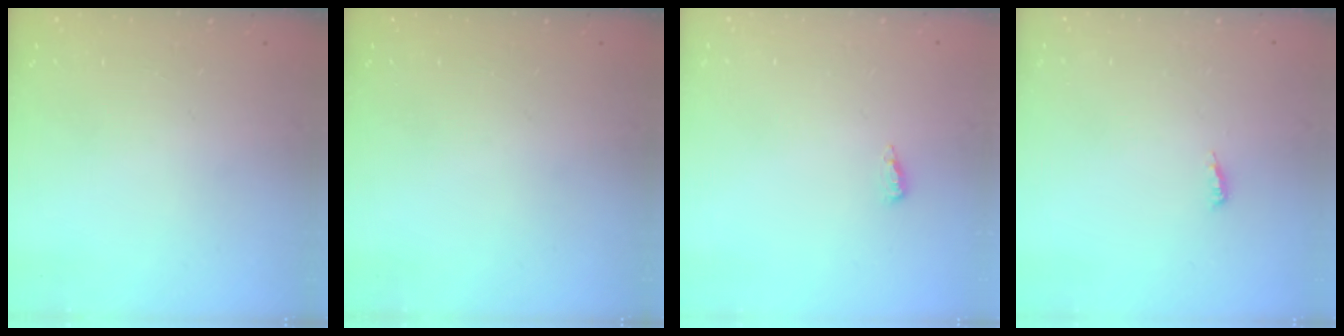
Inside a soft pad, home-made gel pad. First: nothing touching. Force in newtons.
{"total": 0.0}
{"total": 4.3, "press": 4.2, "slide": 0.9}
{"total": 3.9, "press": 3.9, "slide": 0.4}